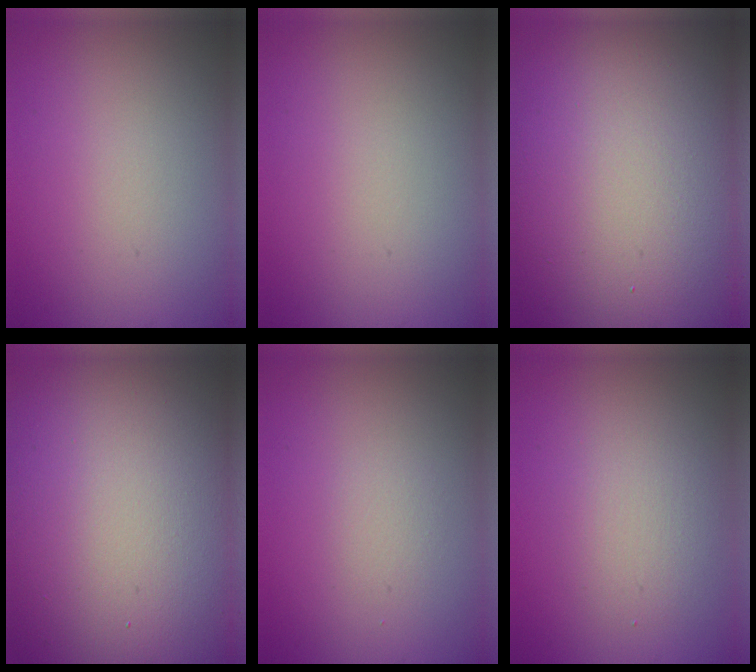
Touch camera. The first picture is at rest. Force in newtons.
{"total": 0.0}
{"total": 20.7, "press": 20.7, "slide": 1.2}
{"total": 21.1, "press": 21.1, "slide": 1.4}
{"total": 0.8, "press": 0.8, "slide": 0.0}
{"total": 2.3, "press": 2.3, "slide": 0.1}